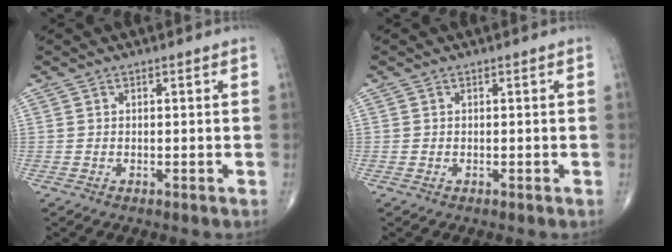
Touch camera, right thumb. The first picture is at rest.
{"total": 0.0}